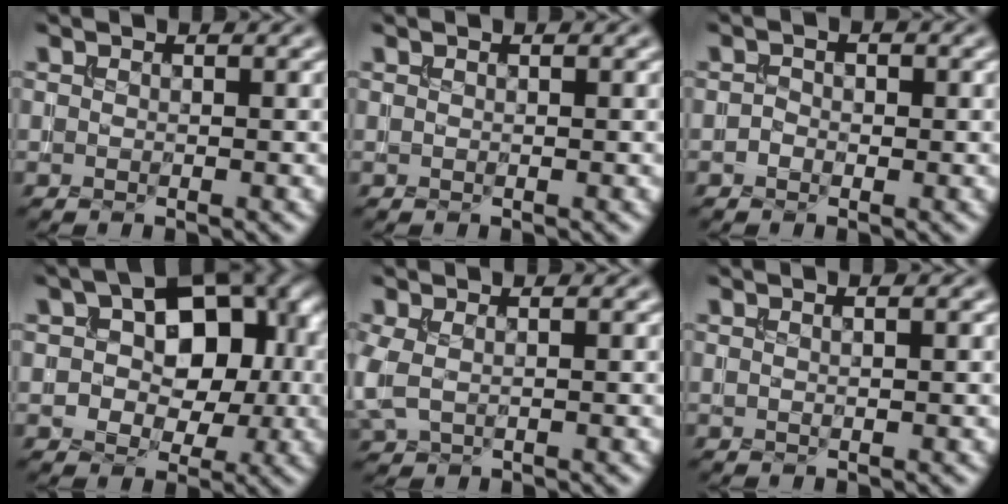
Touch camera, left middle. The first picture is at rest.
{"total": 0.0}
{"total": 1.0, "force": [-0.3, 0.8, 0.5], "torque": [-0.008, -0.001, -0.009]}
{"total": 9.8, "force": [1.7, 6.1, 7.5], "torque": [-0.088, 0.012, 0.017]}
{"total": 2.4, "force": [0.1, 1.4, 1.9], "torque": [-0.058, -0.002, 0.004]}
{"total": 1.3, "force": [0.7, 0.4, 1.0], "torque": [-0.008, -0.003, 0.003]}